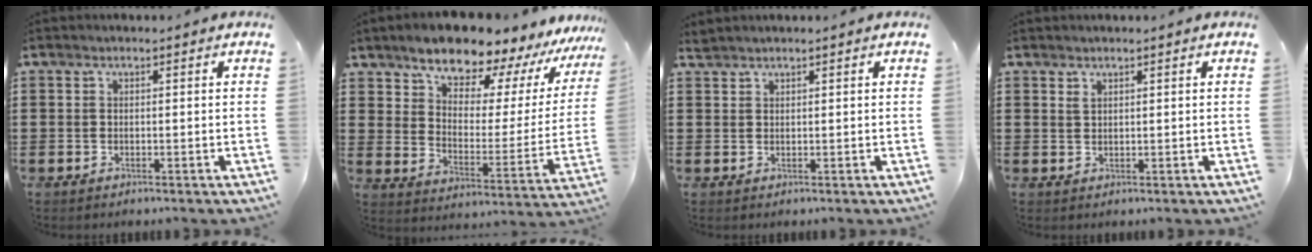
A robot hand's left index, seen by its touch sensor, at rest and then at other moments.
{"total": 10.1, "force": [9.0, 3.2, 3.2], "torque": [-0.088, -0.067, 0.157]}
{"total": 1.0, "force": [1.0, 0.0, 0.2], "torque": [-0.006, -0.002, 0.020]}
{"total": 0.9, "force": [0.7, 0.3, 0.5], "torque": [-0.013, 0.001, 0.013]}